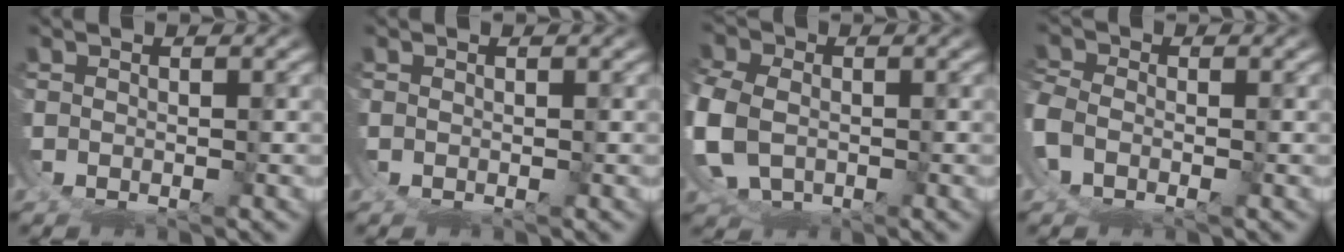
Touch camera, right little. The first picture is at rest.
{"total": 0.0}
{"total": 2.6, "force": [0.4, 2.4, 0.6], "torque": [-0.066, -0.025, 0.022]}
{"total": 4.2, "force": [-1.7, 3.6, 1.4], "torque": [-0.069, -0.025, -0.022]}